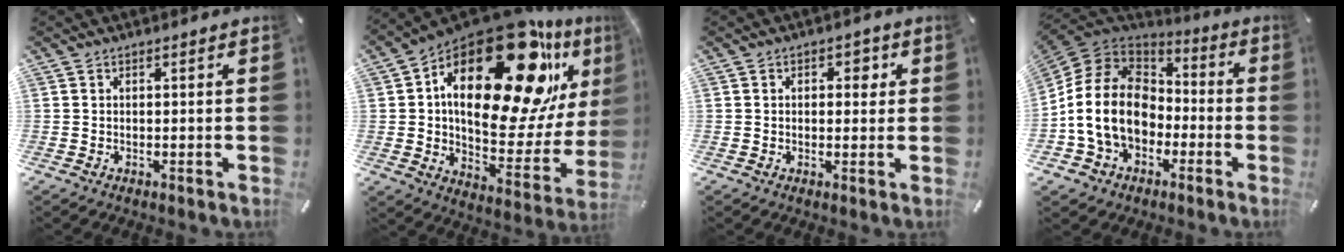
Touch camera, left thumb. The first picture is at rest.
{"total": 32.2, "force": [15.1, 15.2, 24.0], "torque": [-0.368, -0.107, 0.252]}
{"total": 2.8, "force": [0.6, 2.0, 2.0], "torque": [-0.017, 0.000, 0.002]}
{"total": 15.8, "force": [-3.2, 13.0, 8.5], "torque": [-0.202, 0.020, -0.062]}